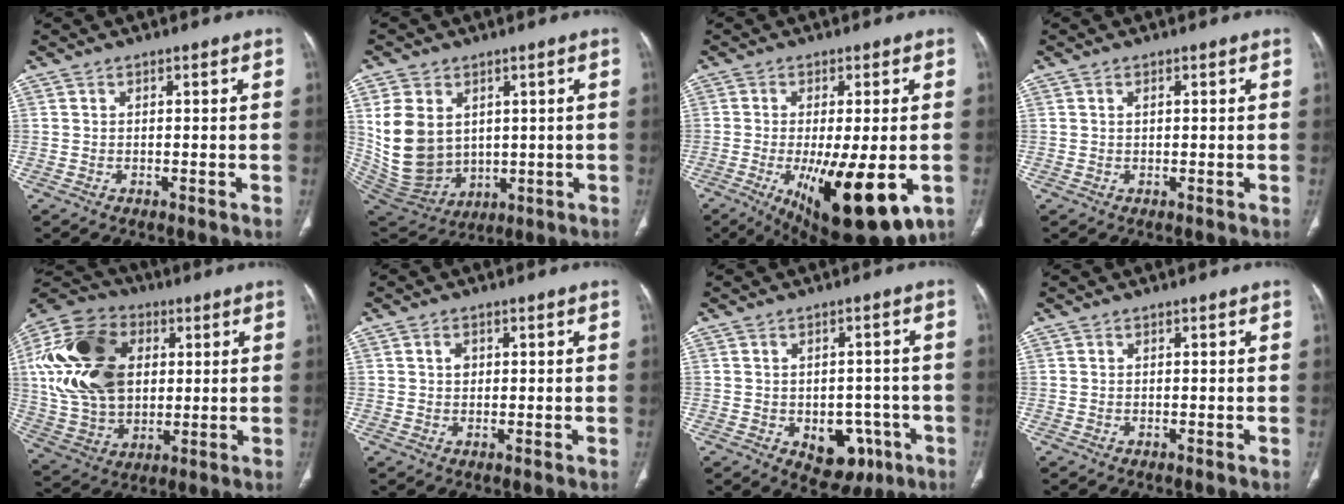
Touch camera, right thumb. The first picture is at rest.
{"total": 14.6, "force": [3.1, 11.3, 8.7], "torque": [-0.153, -0.016, 0.094]}
{"total": 17.5, "force": [-5.2, 5.5, 15.7], "torque": [-0.225, -0.025, -0.059]}
{"total": 0.6, "force": [0.2, 0.3, 0.5], "torque": [-0.009, 0.006, 0.006]}
{"total": 24.5, "force": [4.6, 17.1, 17.0], "torque": [-0.330, 0.004, 0.088]}
{"total": 1.8, "force": [0.5, 1.3, 1.0], "torque": [-0.011, 0.001, 0.010]}
{"total": 9.2, "force": [-3.4, 6.2, 5.8], "torque": [-0.037, 0.021, -0.029]}
{"total": 0.0}